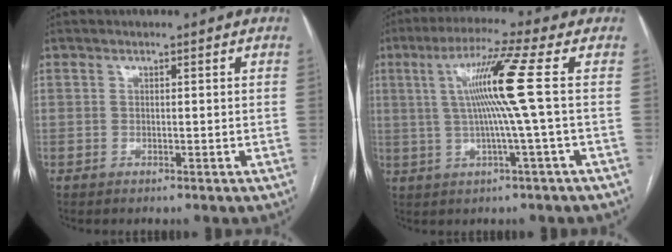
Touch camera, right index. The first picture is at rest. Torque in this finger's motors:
{"motor_torque": [0.96, -0.07, 0.41, 0.21]}